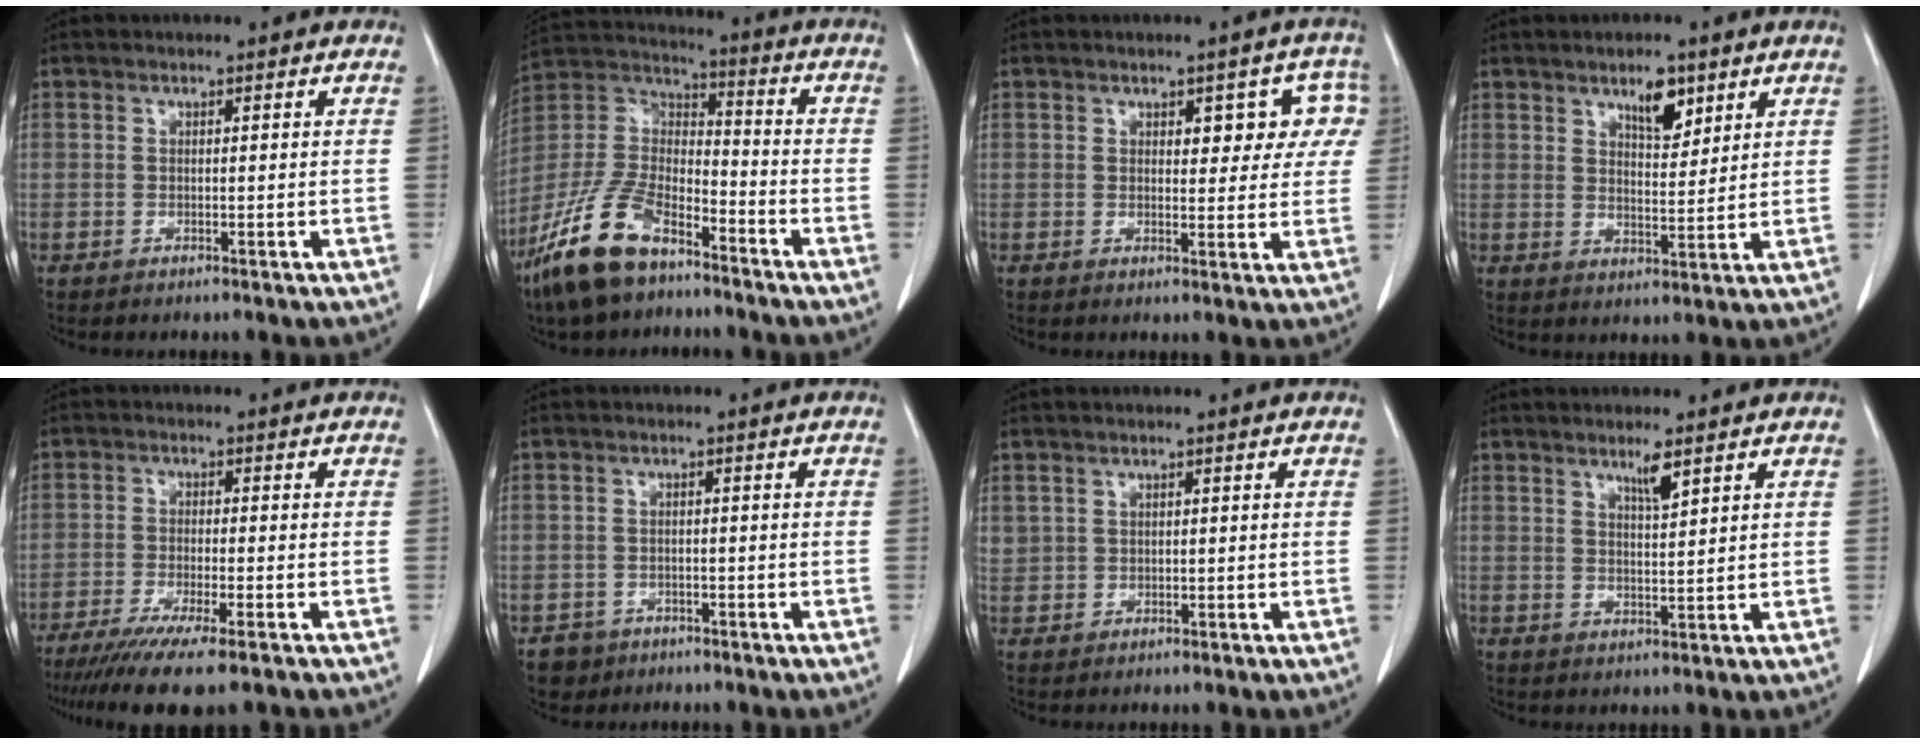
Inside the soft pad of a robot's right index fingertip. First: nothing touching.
{"total": 15.5, "force": [-10.7, 6.1, 9.5], "torque": [-0.205, 0.003, -0.204]}
{"total": 5.7, "force": [2.0, 3.2, 4.3], "torque": [-0.026, 0.017, 0.021]}
{"total": 5.4, "force": [3.4, 1.9, 3.7], "torque": [-0.060, -0.003, 0.058]}
{"total": 11.8, "force": [-9.0, 0.7, 7.5], "torque": [-0.111, -0.027, -0.139]}
{"total": 3.2, "force": [-1.8, 2.7, -0.3], "torque": [0.006, 0.011, -0.025]}
{"total": 2.0, "force": [1.0, 1.7, 0.4], "torque": [-0.004, 0.011, 0.022]}
{"total": 2.9, "force": [2.0, 0.0, 2.1], "torque": [-0.040, -0.006, 0.038]}